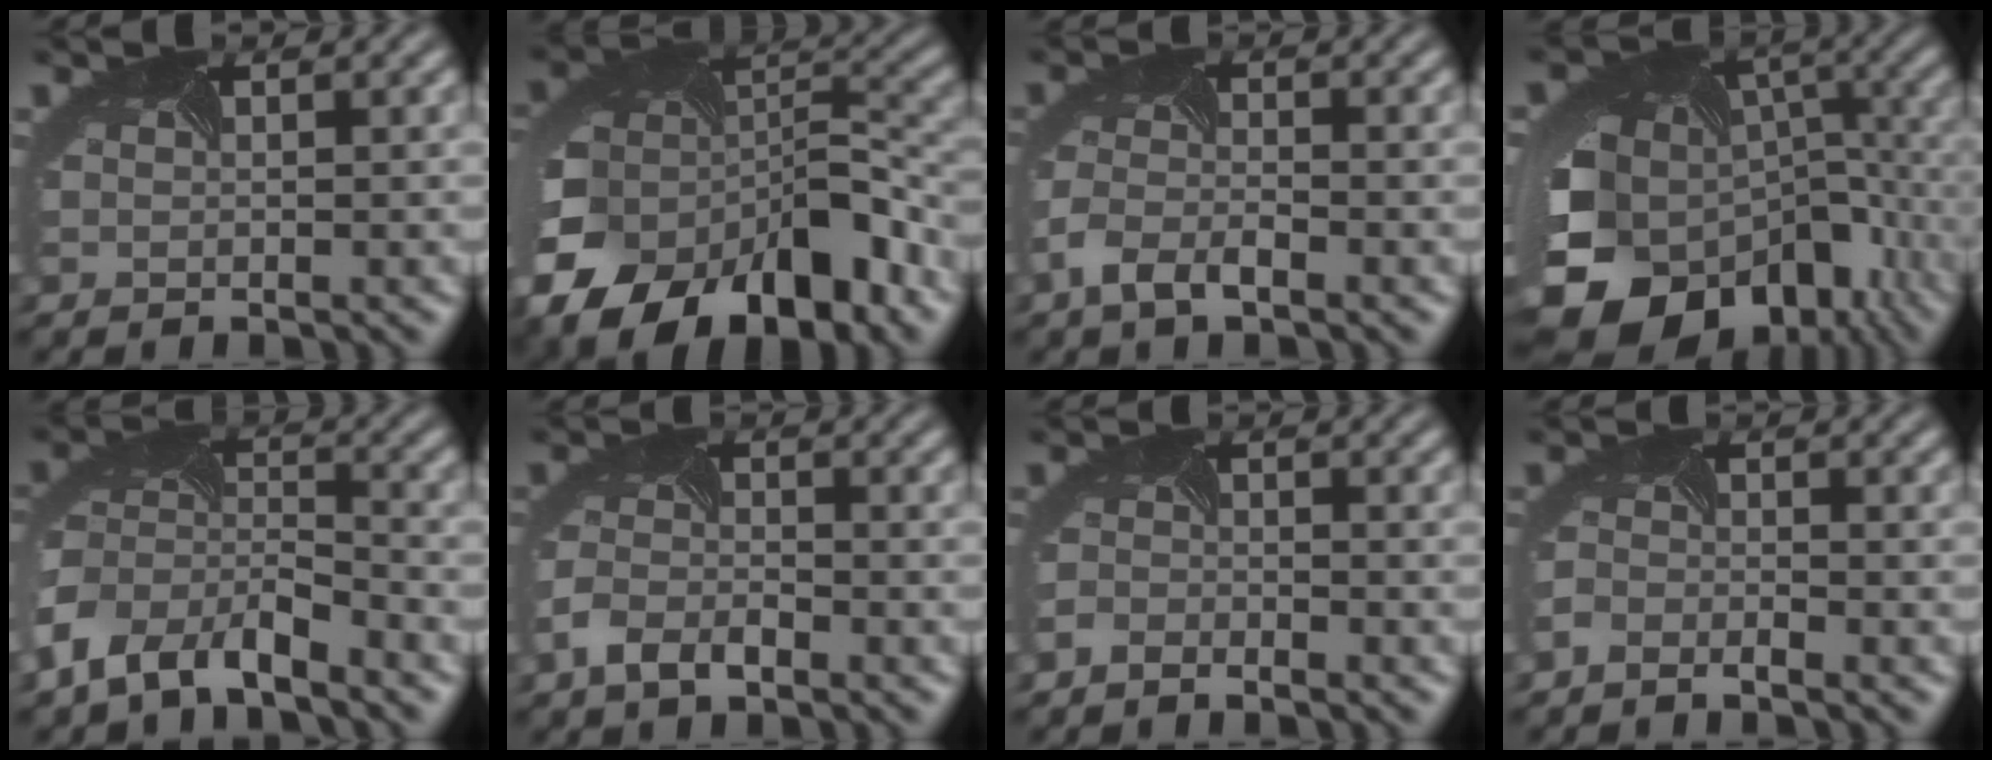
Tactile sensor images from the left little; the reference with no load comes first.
{"total": 13.7, "force": [-7.1, 8.1, 8.5], "torque": [-0.169, -0.036, -0.108]}
{"total": 3.0, "force": [-2.2, 1.0, 1.9], "torque": [-0.047, -0.007, -0.047]}
{"total": 18.9, "force": [-7.2, 13.6, 11.0], "torque": [-0.241, -0.061, -0.073]}
{"total": 6.2, "force": [-4.4, 2.9, 3.2], "torque": [-0.064, -0.016, -0.092]}
{"total": 3.1, "force": [-2.3, 1.3, 1.6], "torque": [-0.041, -0.007, -0.048]}
{"total": 1.5, "force": [-1.5, 0.3, 0.3], "torque": [-0.013, -0.007, -0.034]}
{"total": 1.6, "force": [-1.6, 0.2, 0.3], "torque": [-0.015, -0.008, -0.036]}